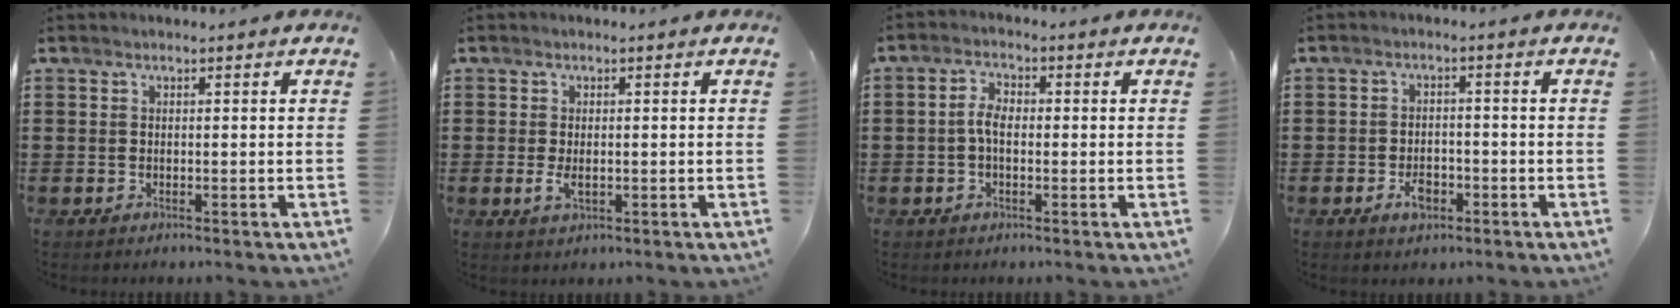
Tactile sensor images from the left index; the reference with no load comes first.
{"total": 2.3, "force": [-0.2, 1.1, 2.0], "torque": [-0.046, -0.003, -0.006]}
{"total": 3.6, "force": [-0.4, 1.7, 3.2], "torque": [-0.073, 0.002, -0.013]}
{"total": 3.5, "force": [-1.8, 1.9, 2.3], "torque": [-0.040, 0.003, -0.032]}